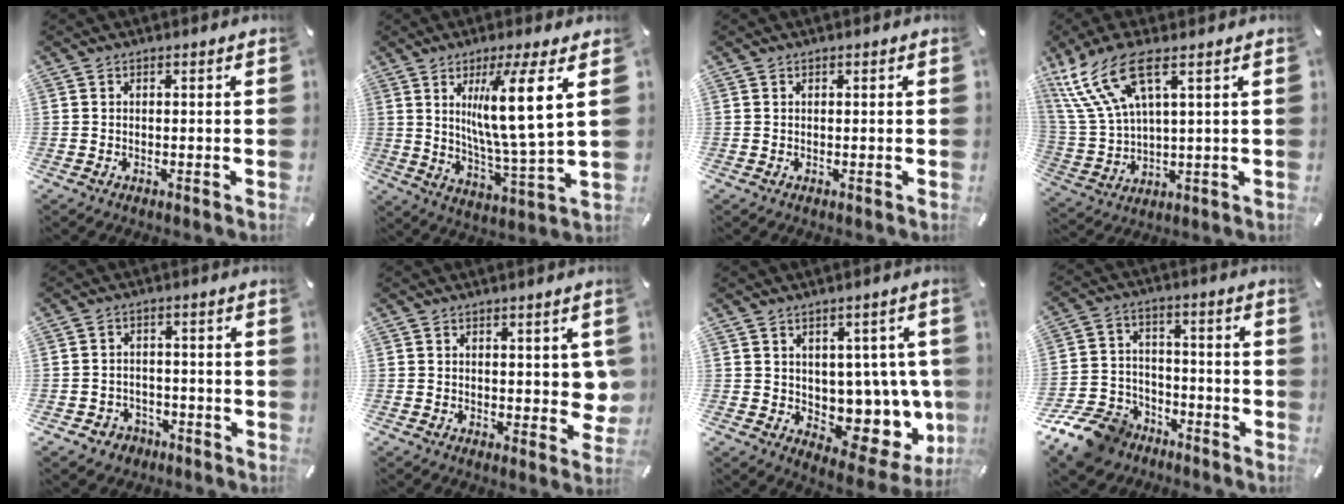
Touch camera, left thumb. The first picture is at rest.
{"total": 14.7, "force": [5.8, 1.0, 13.5], "torque": [-0.249, -0.027, 0.078]}
{"total": 0.0}
{"total": 14.5, "force": [7.5, 5.4, 11.2], "torque": [-0.260, -0.026, 0.131]}
{"total": 4.1, "force": [-2.0, 3.6, 0.5], "torque": [-0.015, 0.009, -0.038]}
{"total": 4.7, "force": [1.4, 3.0, 3.3], "torque": [-0.023, -0.006, 0.022]}
{"total": 8.5, "force": [1.9, 6.7, 5.0], "torque": [-0.053, -0.037, 0.048]}
{"total": 13.3, "force": [-9.3, 8.5, 4.2], "torque": [-0.081, 0.068, -0.165]}